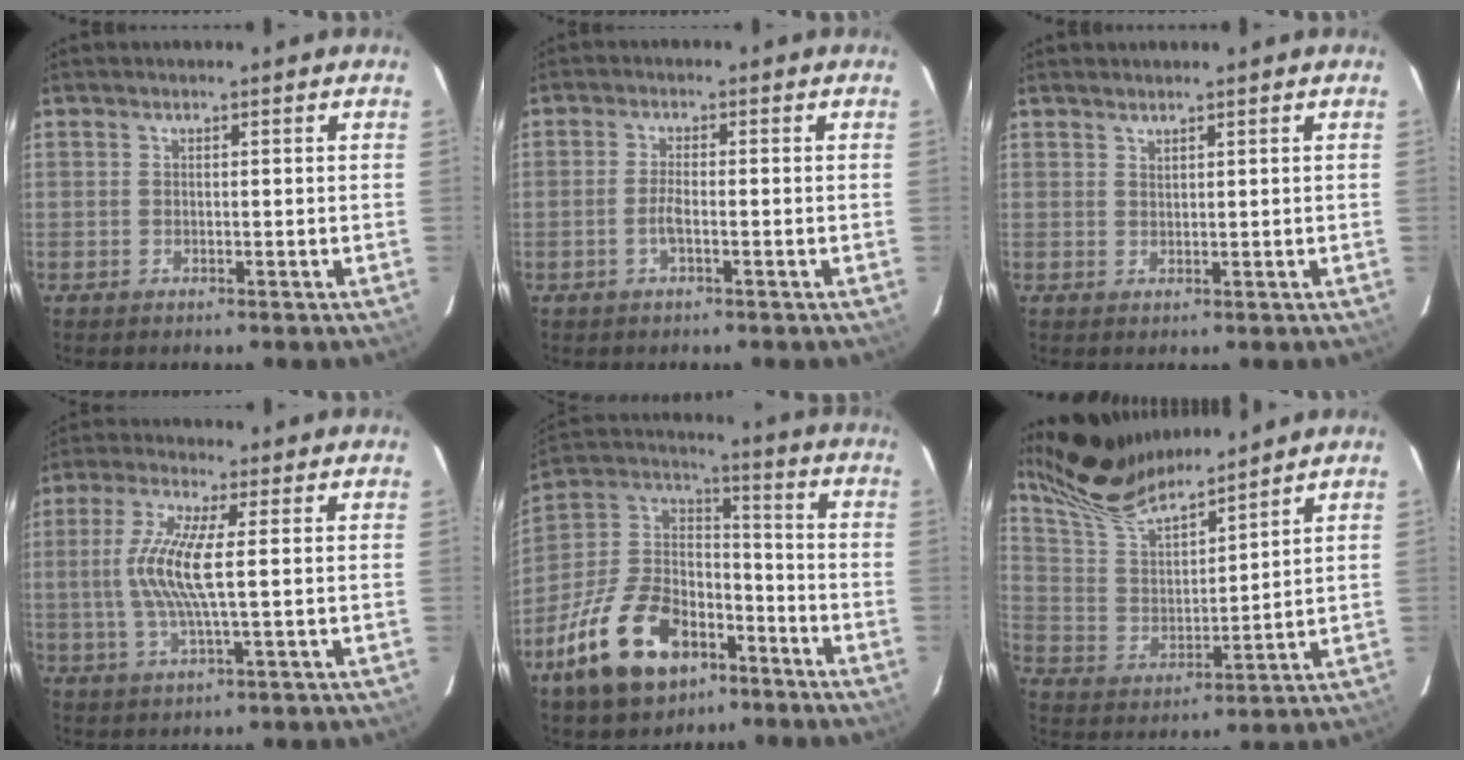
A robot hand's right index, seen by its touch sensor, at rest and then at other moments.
{"total": 2.6, "force": [-1.0, 0.5, 2.3], "torque": [-0.050, 0.004, -0.021]}
{"total": 1.0, "force": [1.0, 0.0, 0.2], "torque": [-0.004, 0.000, 0.019]}
{"total": 9.8, "force": [0.5, 1.1, 9.8], "torque": [-0.198, 0.002, 0.010]}
{"total": 21.5, "force": [-12.2, 12.2, 12.7], "torque": [-0.273, 0.017, -0.200]}
{"total": 13.3, "force": [12.2, 2.2, 4.9], "torque": [-0.098, 0.001, 0.241]}